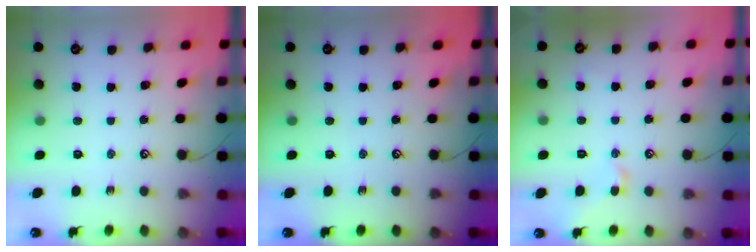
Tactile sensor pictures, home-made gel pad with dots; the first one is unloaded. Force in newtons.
{"total": 0.0}
{"total": 0.6, "press": 0.4, "slide": 0.5}